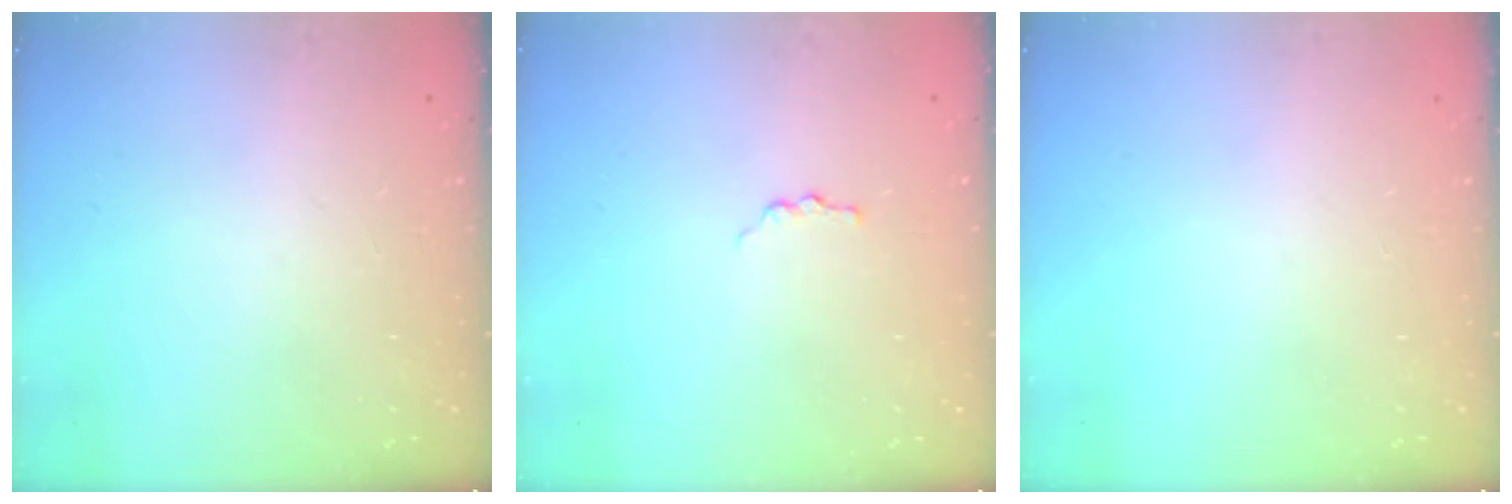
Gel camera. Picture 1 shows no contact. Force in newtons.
{"total": 2.9, "press": 2.9, "slide": 0.3}
{"total": 0.0}